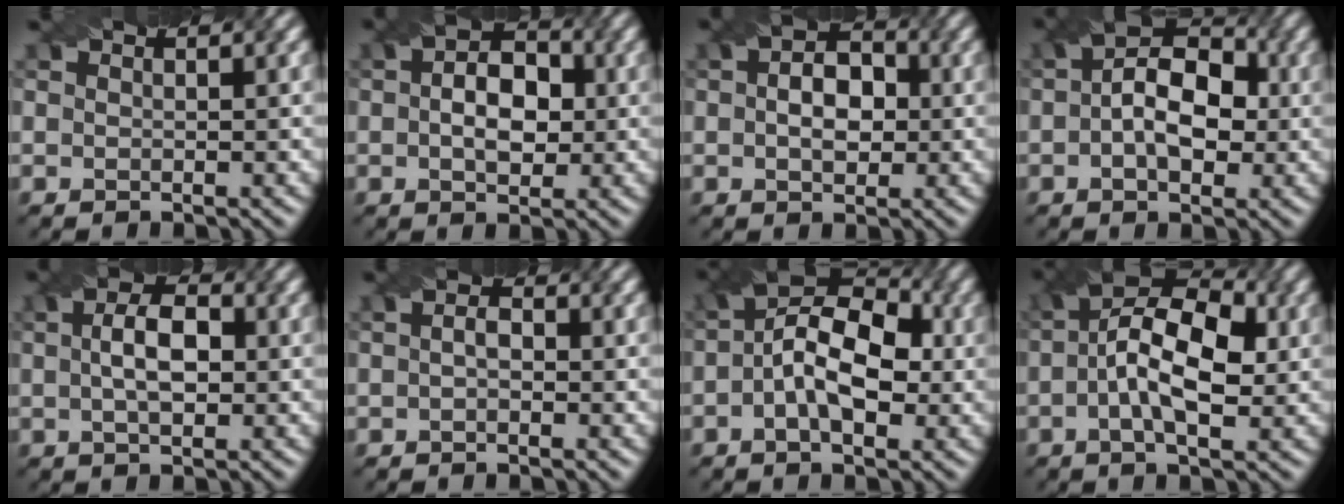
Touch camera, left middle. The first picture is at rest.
{"total": 4.3, "force": [-0.4, 3.0, 3.0], "torque": [-0.037, 0.008, 0.003]}
{"total": 3.7, "force": [-0.4, 2.7, 2.5], "torque": [-0.028, 0.010, -0.001]}
{"total": 6.1, "force": [-0.4, 3.9, 4.7], "torque": [-0.055, 0.019, 0.000]}
{"total": 3.4, "force": [-0.3, 1.9, 2.7], "torque": [-0.042, 0.008, 0.006]}
{"total": 1.1, "force": [-0.6, 0.9, 0.5], "torque": [0.007, 0.000, -0.007]}
{"total": 7.0, "force": [-0.8, 4.0, 5.7], "torque": [-0.084, 0.023, -0.008]}
{"total": 7.6, "force": [-0.4, 3.9, 6.5], "torque": [-0.107, 0.018, 0.000]}